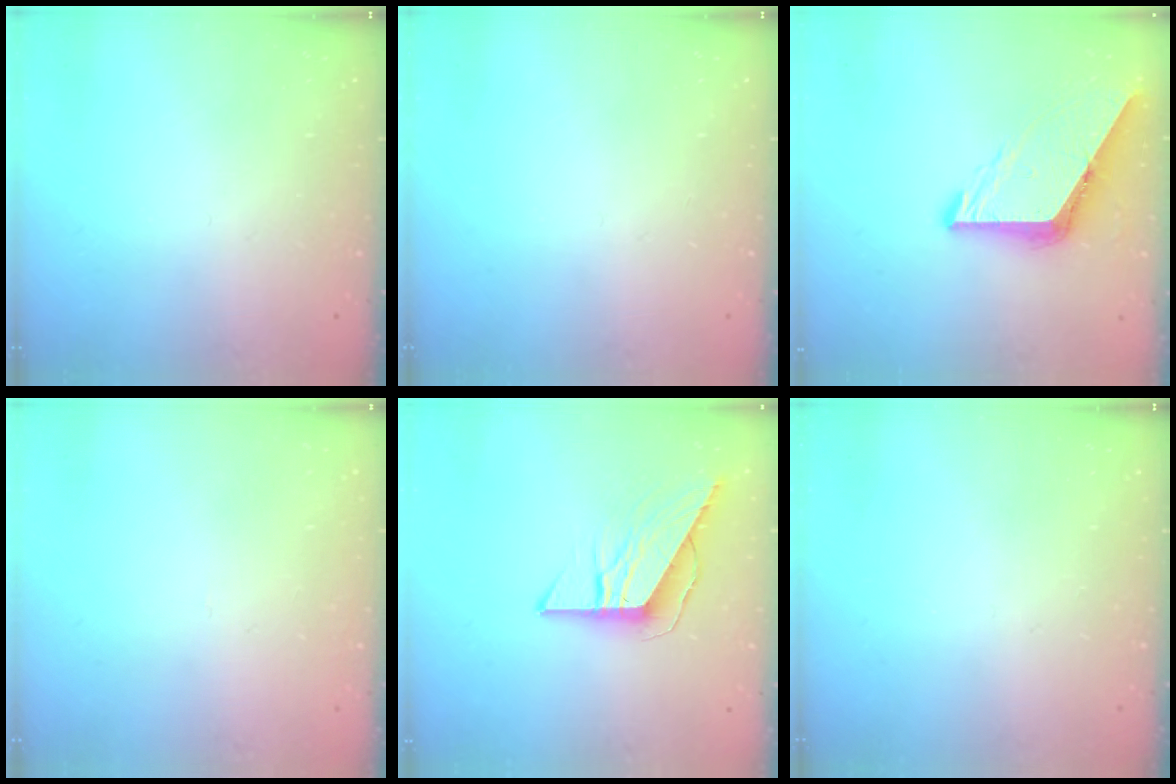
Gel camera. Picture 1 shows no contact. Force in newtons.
{"total": 0.0}
{"total": 8.6, "press": 8.5, "slide": 1.1}
{"total": 2.7, "press": 2.7, "slide": 0.3}
{"total": 8.7, "press": 8.7, "slide": 0.7}
{"total": 0.0}